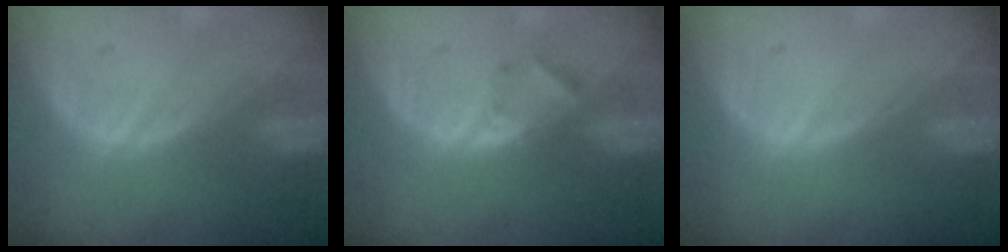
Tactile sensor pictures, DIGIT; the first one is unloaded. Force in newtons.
{"total": 2.5, "press": 2.3, "slide": 1.0}
{"total": 0.0}